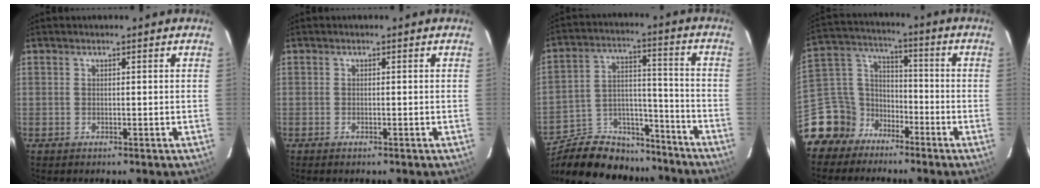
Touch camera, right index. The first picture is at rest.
{"total": 0.7, "force": [-0.6, 0.2, 0.3], "torque": [-0.008, -0.002, -0.012]}
{"total": 21.0, "force": [-17.1, 9.7, 7.3], "torque": [-0.161, 0.048, -0.252]}
{"total": 11.2, "force": [-8.1, 7.7, 1.1], "torque": [-0.051, 0.055, -0.156]}